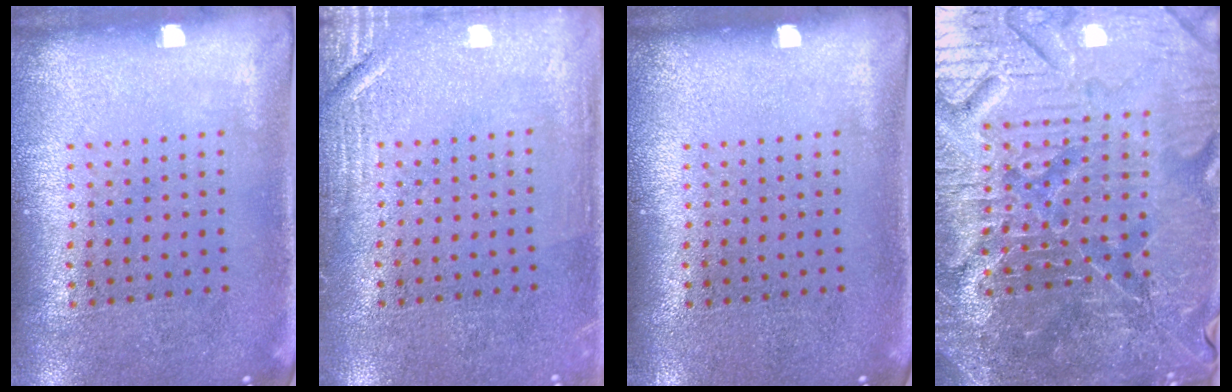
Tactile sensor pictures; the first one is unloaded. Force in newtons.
{"total": 2.3, "press": 2.2, "slide": 0.4}
{"total": 0.0}
{"total": 6.6, "press": 5.9, "slide": 2.8}